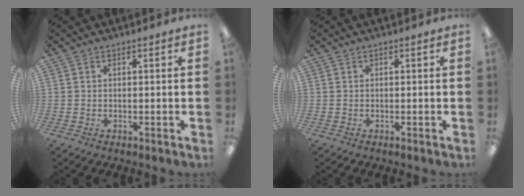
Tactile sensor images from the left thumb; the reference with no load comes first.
{"total": 0.0}